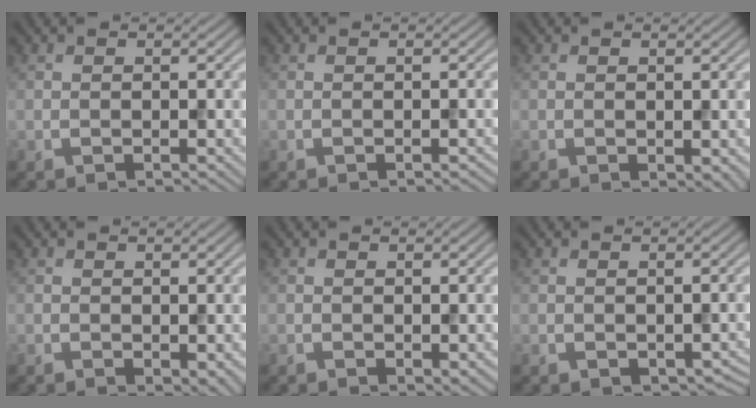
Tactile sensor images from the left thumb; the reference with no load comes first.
{"total": 0.6, "force": [-0.3, 0.0, 0.5], "torque": [-0.006, 0.000, -0.005]}
{"total": 1.7, "force": [-0.4, 0.9, 1.4], "torque": [-0.020, -0.010, -0.003]}
{"total": 2.1, "force": [-0.4, 1.1, 1.8], "torque": [-0.023, -0.009, -0.002]}
{"total": 1.0, "force": [-0.1, 0.5, 0.9], "torque": [-0.011, -0.006, 0.000]}
{"total": 1.4, "force": [-0.3, 1.0, 1.0], "torque": [-0.017, -0.009, 0.003]}